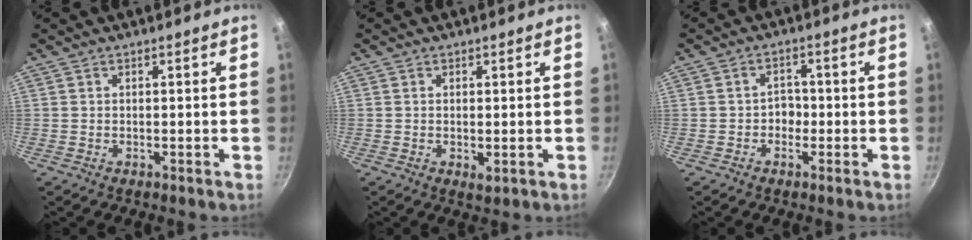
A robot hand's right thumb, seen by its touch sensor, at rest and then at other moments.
{"total": 1.8, "force": [-0.2, 0.7, 1.6], "torque": [-0.029, -0.006, -0.004]}
{"total": 3.0, "force": [-1.0, 2.4, 1.4], "torque": [0.004, 0.014, -0.018]}